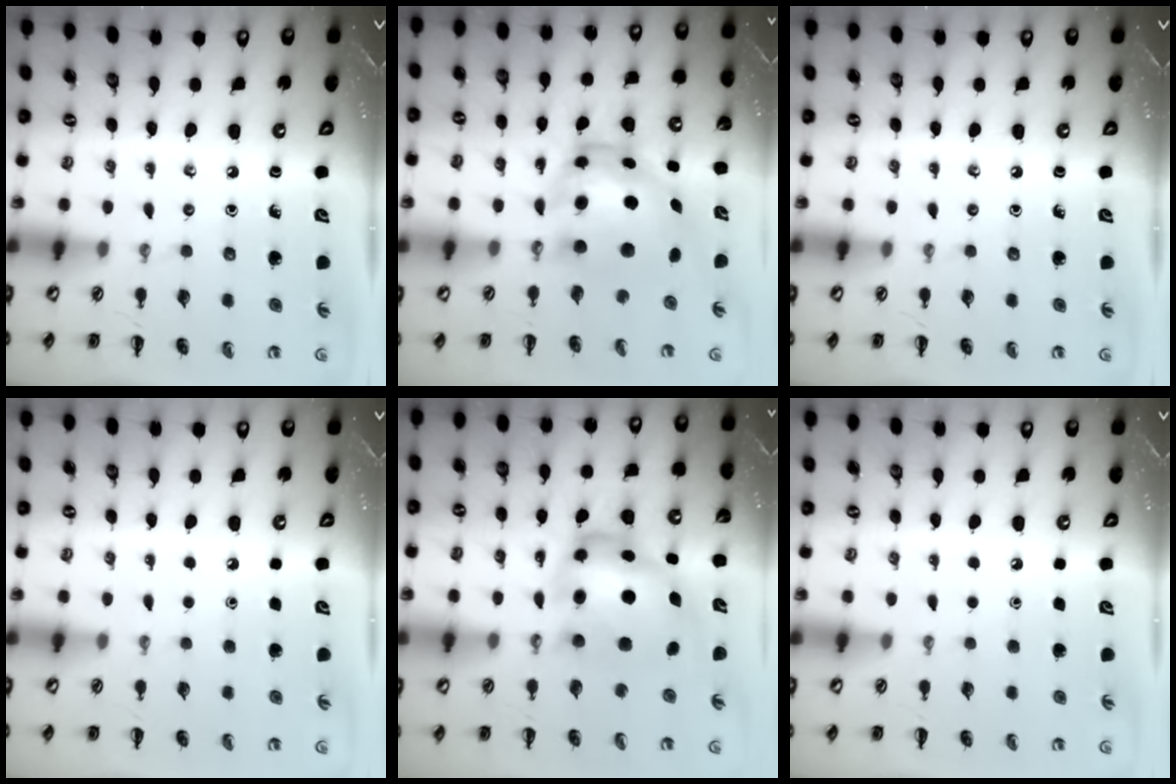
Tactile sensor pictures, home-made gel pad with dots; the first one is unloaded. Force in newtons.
{"total": 7.3, "press": 7.1, "slide": 1.5}
{"total": 0.0}
{"total": 1.7, "press": 1.7, "slide": 0.1}
{"total": 8.7, "press": 8.3, "slide": 2.3}
{"total": 1.7, "press": 1.7, "slide": 0.1}